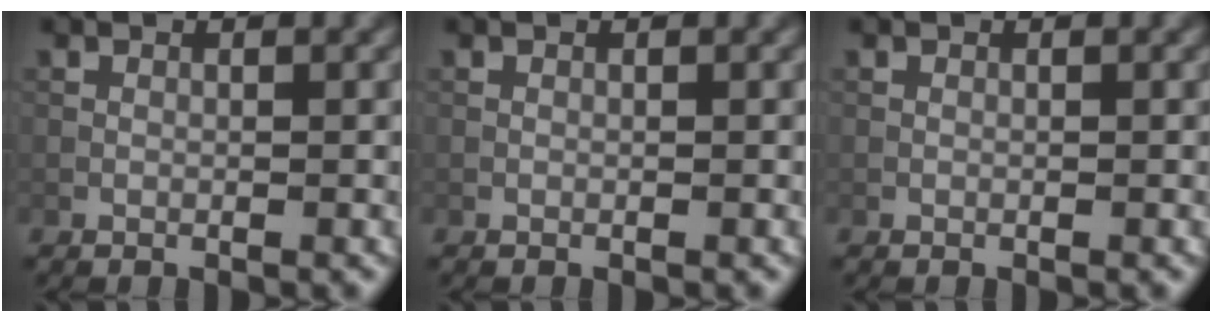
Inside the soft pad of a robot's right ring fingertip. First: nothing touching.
{"total": 0.0}
{"total": 0.0}